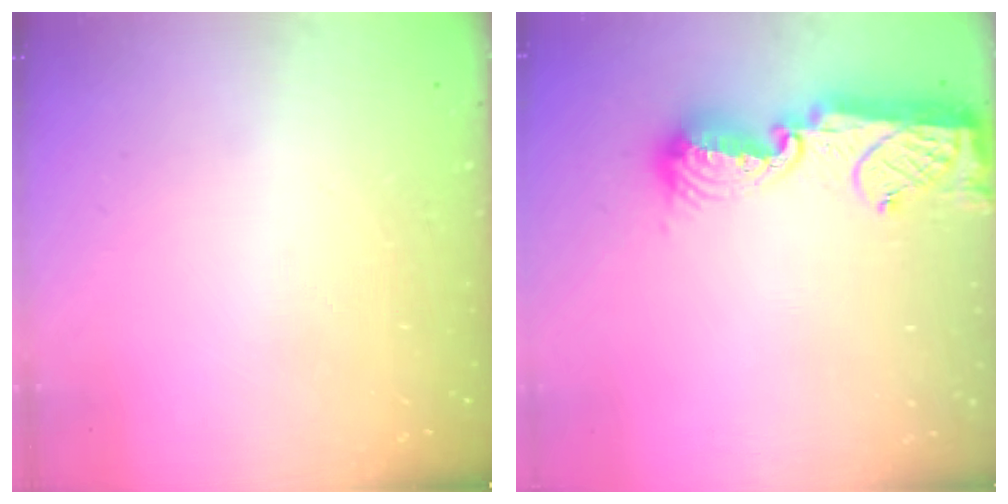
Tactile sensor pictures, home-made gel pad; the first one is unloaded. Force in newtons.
{"total": 11.0, "press": 11.0, "slide": 0.6}